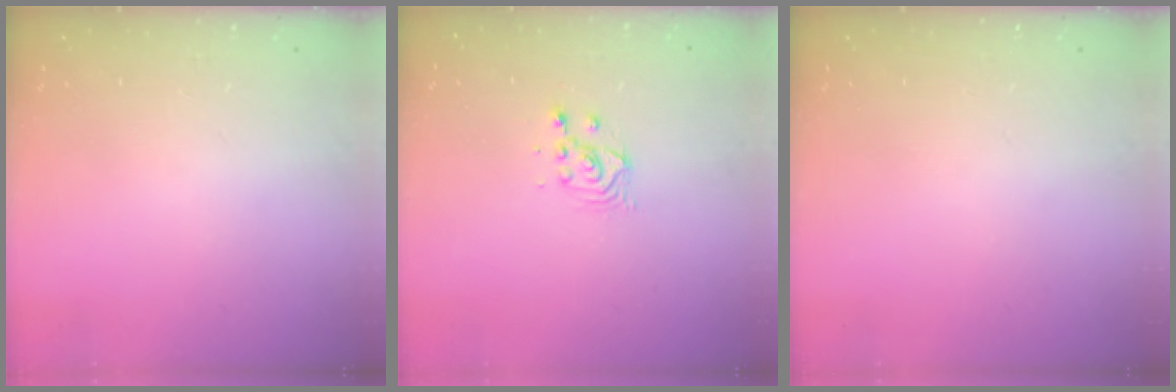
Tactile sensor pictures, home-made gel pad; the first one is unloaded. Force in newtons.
{"total": 2.9, "press": 2.9, "slide": 0.1}
{"total": 0.0}